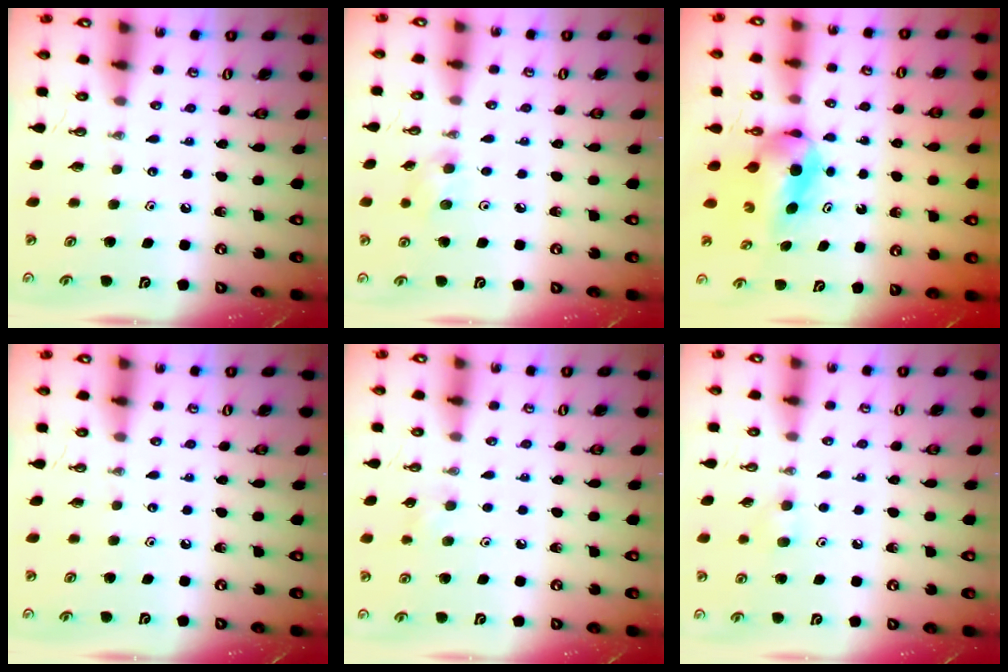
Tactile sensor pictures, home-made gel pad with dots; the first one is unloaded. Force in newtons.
{"total": 6.4, "press": 5.7, "slide": 2.9}
{"total": 6.1, "press": 5.6, "slide": 2.4}
{"total": 0.0}
{"total": 6.3, "press": 5.8, "slide": 2.5}
{"total": 4.1, "press": 4.0, "slide": 1.2}